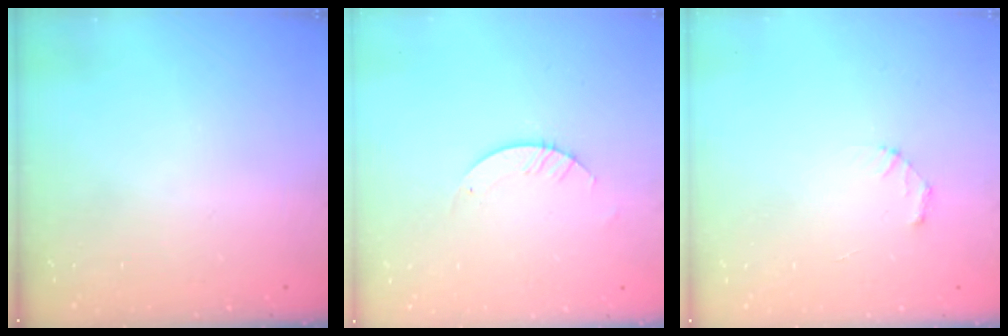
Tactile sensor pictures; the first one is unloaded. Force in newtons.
{"total": 2.8, "press": 2.8, "slide": 0.2}
{"total": 2.1, "press": 2.1, "slide": 0.2}